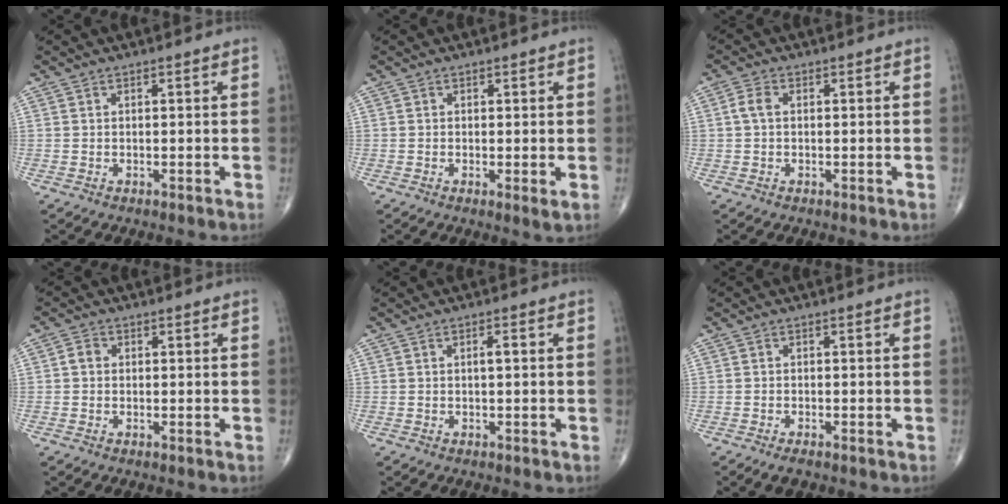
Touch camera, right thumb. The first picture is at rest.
{"total": 1.6, "force": [0.0, 0.3, 1.6], "torque": [-0.031, -0.009, -0.003]}
{"total": 2.3, "force": [0.2, 1.4, 1.8], "torque": [-0.040, 0.006, 0.001]}
{"total": 1.7, "force": [0.0, 1.4, 0.9], "torque": [-0.012, 0.005, -0.002]}
{"total": 1.1, "force": [0.1, 0.2, 1.1], "torque": [-0.022, 0.001, 0.000]}
{"total": 1.9, "force": [-1.3, 0.7, 1.2], "torque": [-0.026, 0.001, -0.021]}